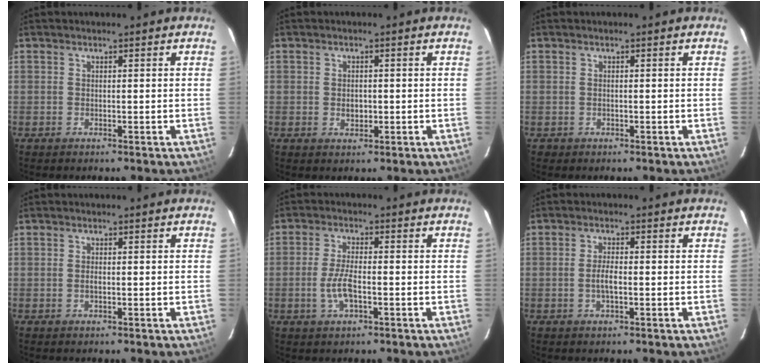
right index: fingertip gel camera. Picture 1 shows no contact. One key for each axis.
{"total": 1.9, "fx": -0.2, "fy": 1.5, "fz": 1.1, "tx": -0.016, "ty": 0.000, "tz": -0.003}
{"total": 0.6, "fx": -0.4, "fy": 0.5, "fz": 0.0, "tx": 0.001, "ty": 0.000, "tz": -0.004}
{"total": 0.5, "fx": -0.1, "fy": 0.3, "fz": 0.4, "tx": -0.010, "ty": -0.001, "tz": -0.003}
{"total": 5.4, "fx": -1.7, "fy": 1.8, "fz": 4.8, "tx": -0.102, "ty": -0.001, "tz": -0.033}
{"total": 2.5, "fx": -0.6, "fy": 0.7, "fz": 2.3, "tx": -0.045, "ty": -0.001, "tz": -0.011}